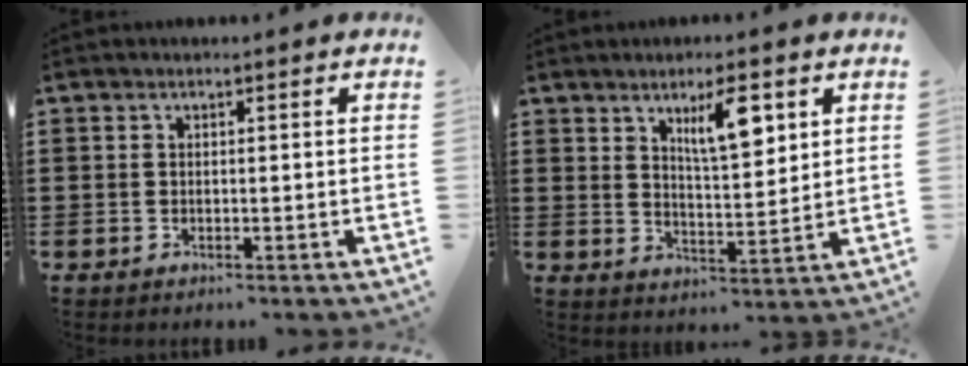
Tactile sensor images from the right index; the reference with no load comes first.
{"total": 7.1, "force": [3.5, 2.3, 5.7], "torque": [-0.098, -0.001, 0.054]}